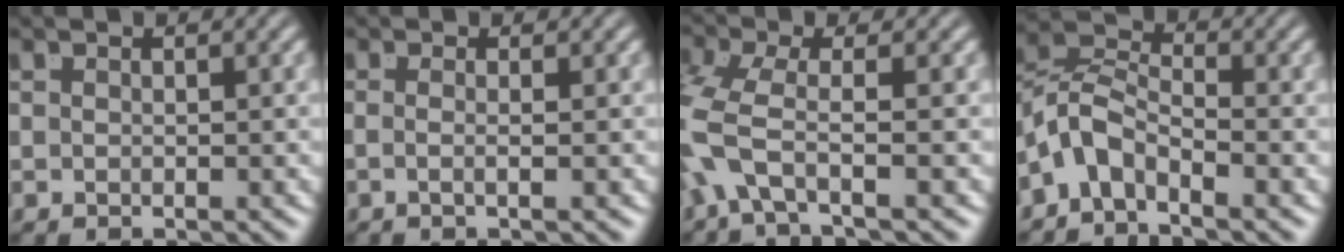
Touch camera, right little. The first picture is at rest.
{"total": 1.8, "force": [-0.8, -1.0, 1.2], "torque": [-0.033, -0.015, -0.008]}
{"total": 3.7, "force": [-1.3, 1.8, 3.0], "torque": [-0.102, -0.027, -0.011]}
{"total": 6.5, "force": [-1.9, 5.2, 3.5], "torque": [-0.078, -0.017, -0.044]}